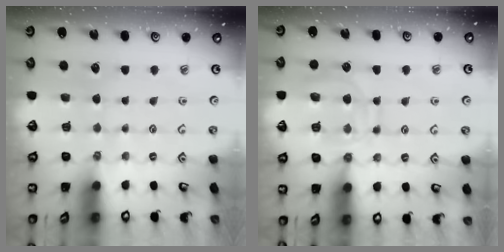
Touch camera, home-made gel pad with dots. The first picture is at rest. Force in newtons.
{"total": 12.4, "press": 12.3, "slide": 1.1}